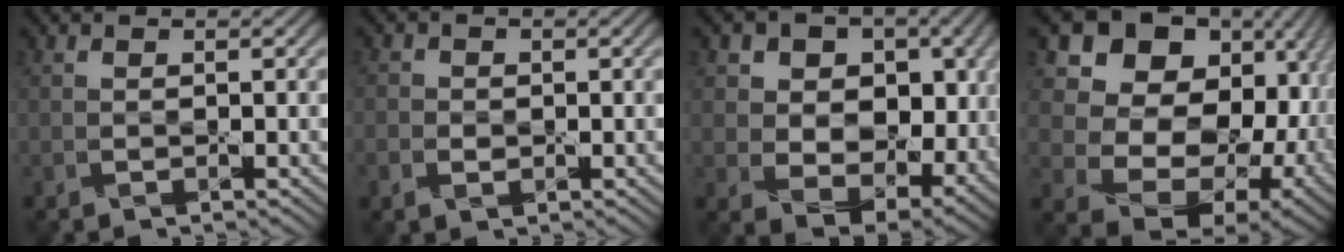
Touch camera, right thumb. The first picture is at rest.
{"total": 2.3, "force": [-0.6, 1.9, 1.2], "torque": [-0.028, -0.005, -0.013]}
{"total": 13.2, "force": [2.8, 9.7, 8.4], "torque": [-0.153, -0.006, 0.052]}
{"total": 17.2, "force": [2.9, 13.1, 10.7], "torque": [-0.194, -0.020, 0.085]}